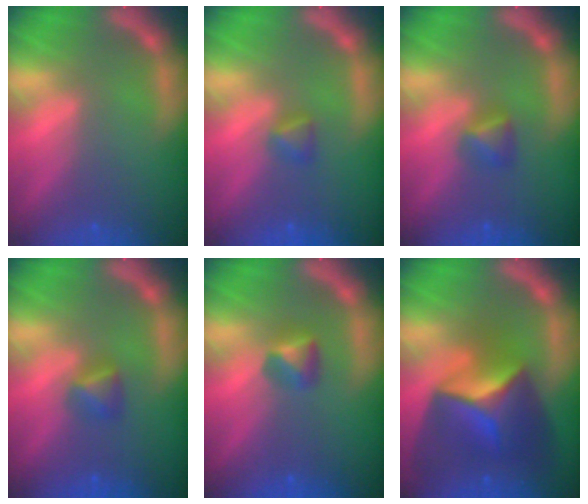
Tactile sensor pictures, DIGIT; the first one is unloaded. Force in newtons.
{"total": 1.4}
{"total": 1.9}
{"total": 1.9}
{"total": 1.9}
{"total": 10.0}